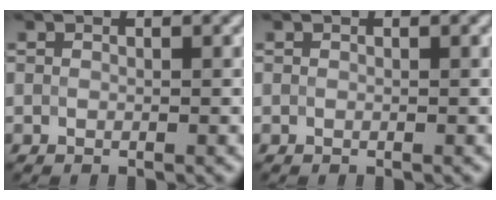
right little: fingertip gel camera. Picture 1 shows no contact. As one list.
[{"total": 0.0}]